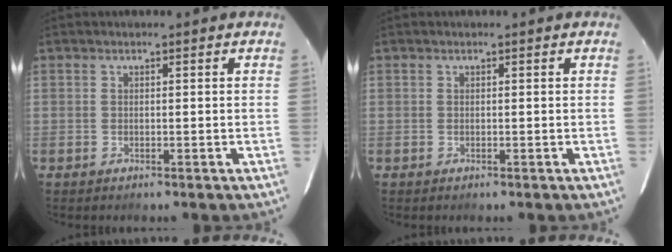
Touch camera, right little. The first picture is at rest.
{"total": 0.0}